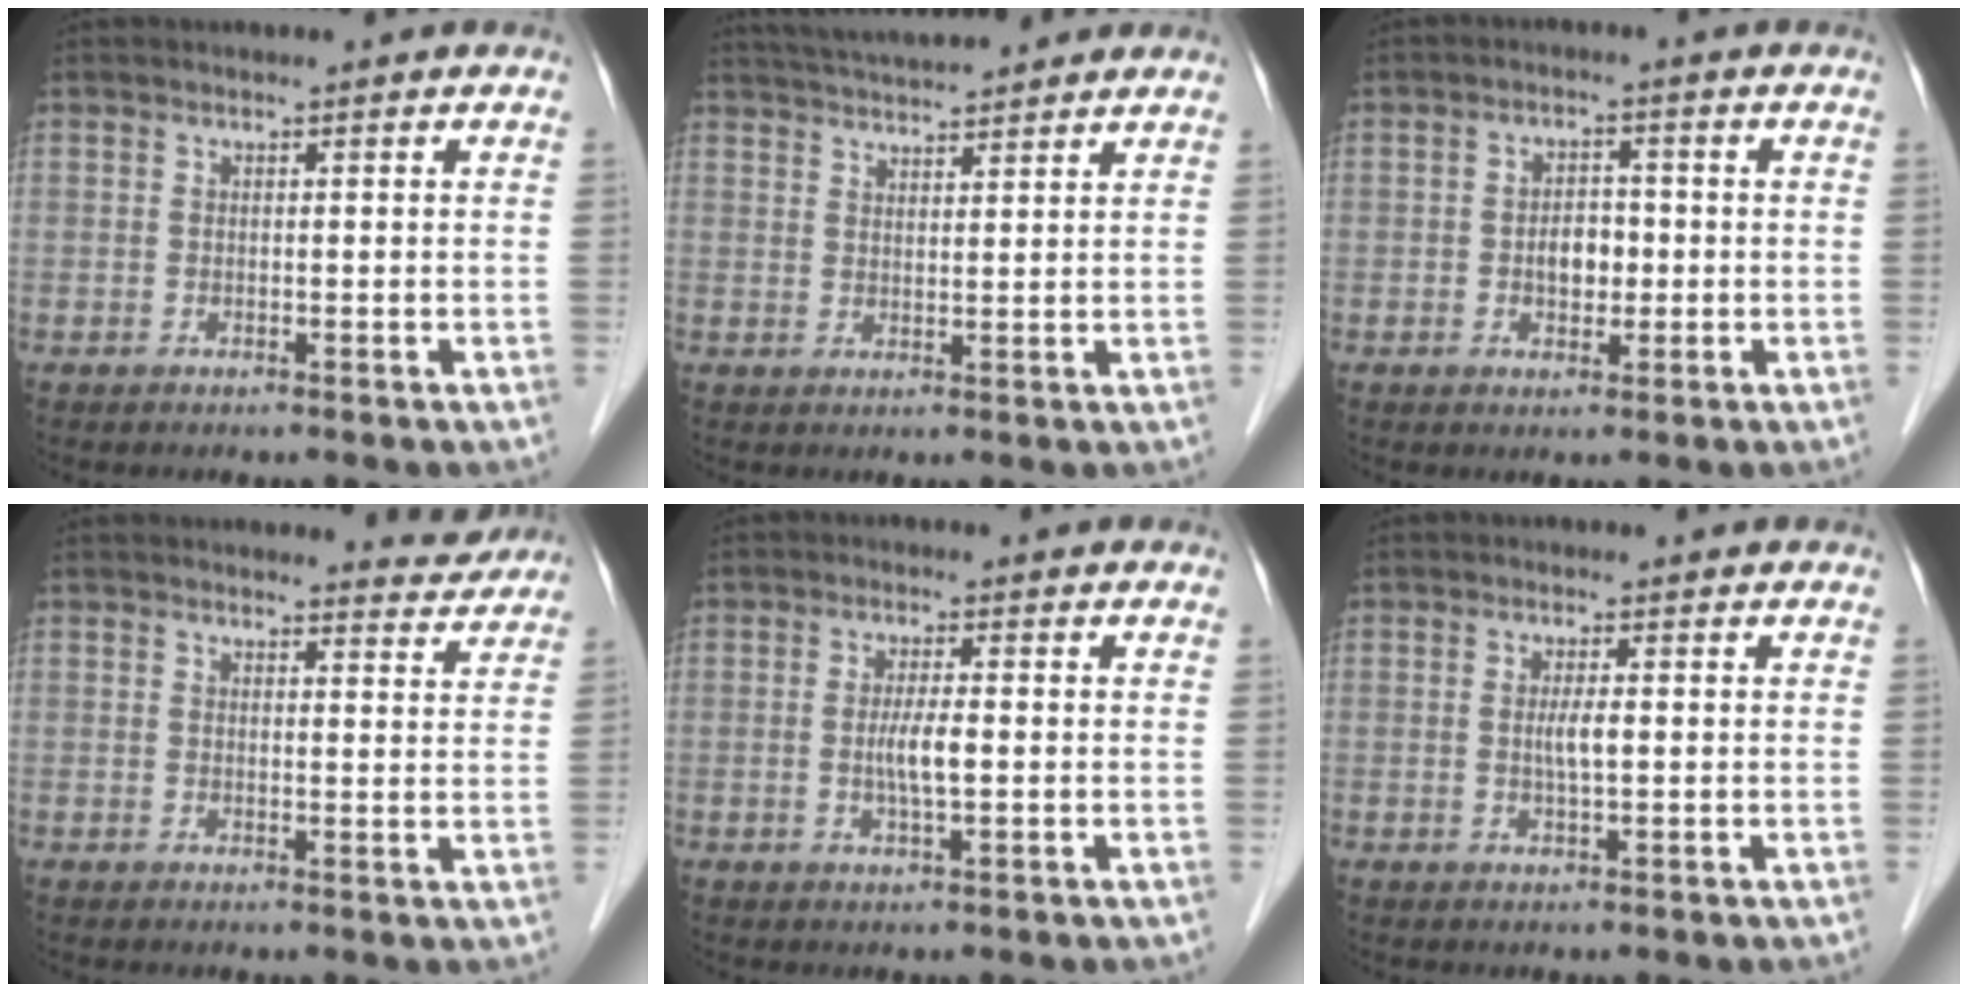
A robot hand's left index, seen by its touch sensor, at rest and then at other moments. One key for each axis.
{"total": 10.3, "fx": 9.4, "fy": 1.0, "fz": 3.9, "tx": -0.068, "ty": 0.030, "tz": 0.141}
{"total": 3.7, "fx": -0.6, "fy": 2.4, "fz": 2.7, "tx": -0.046, "ty": 0.008, "tz": -0.008}
{"total": 3.9, "fx": 3.9, "fy": 0.5, "fz": -0.2, "tx": 0.002, "ty": -0.016, "tz": 0.036}
{"total": 3.4, "fx": -0.4, "fy": 0.4, "fz": 3.4, "tx": -0.069, "ty": -0.003, "tz": -0.007}
{"total": 2.2, "fx": 0.0, "fy": 0.2, "fz": 2.1, "tx": -0.043, "ty": -0.002, "tz": 0.001}